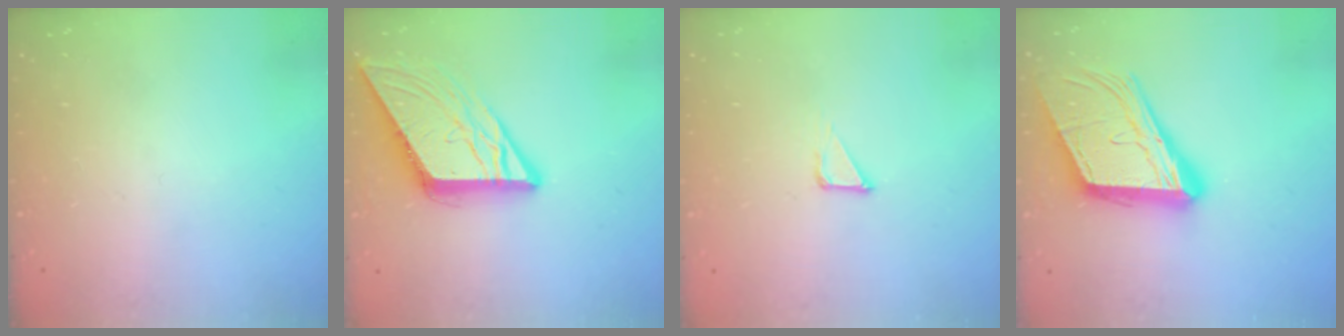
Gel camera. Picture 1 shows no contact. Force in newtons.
{"total": 10.5, "press": 10.4, "slide": 0.9}
{"total": 2.8, "press": 2.8, "slide": 0.1}
{"total": 19.0, "press": 18.8, "slide": 3.0}